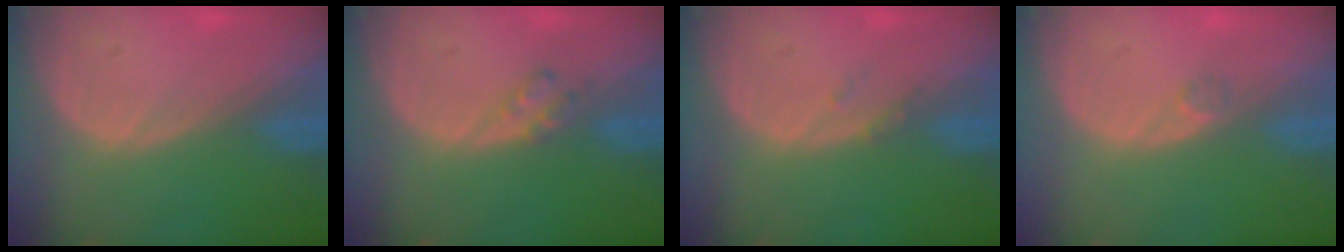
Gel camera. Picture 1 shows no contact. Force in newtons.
{"total": 2.3, "press": 2.2, "slide": 0.3}
{"total": 1.0, "press": 1.0, "slide": 0.2}
{"total": 1.2, "press": 1.0, "slide": 0.7}